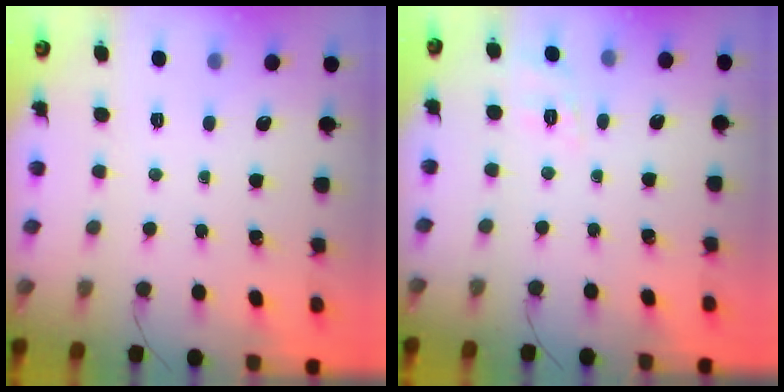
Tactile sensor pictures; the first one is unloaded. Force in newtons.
{"total": 2.0, "press": 0.4, "slide": 1.9}